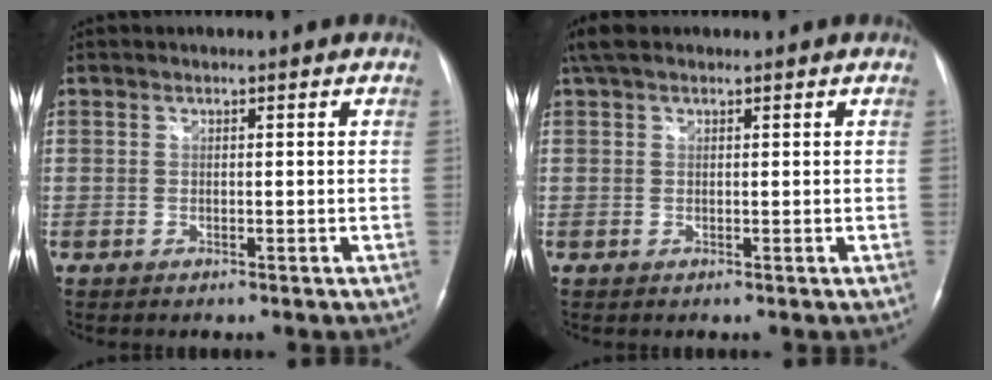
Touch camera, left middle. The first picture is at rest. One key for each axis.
{"total": 3.4, "fx": 2.5, "fy": 1.4, "fz": 1.9, "tx": -0.043, "ty": 0.030, "tz": 0.048}